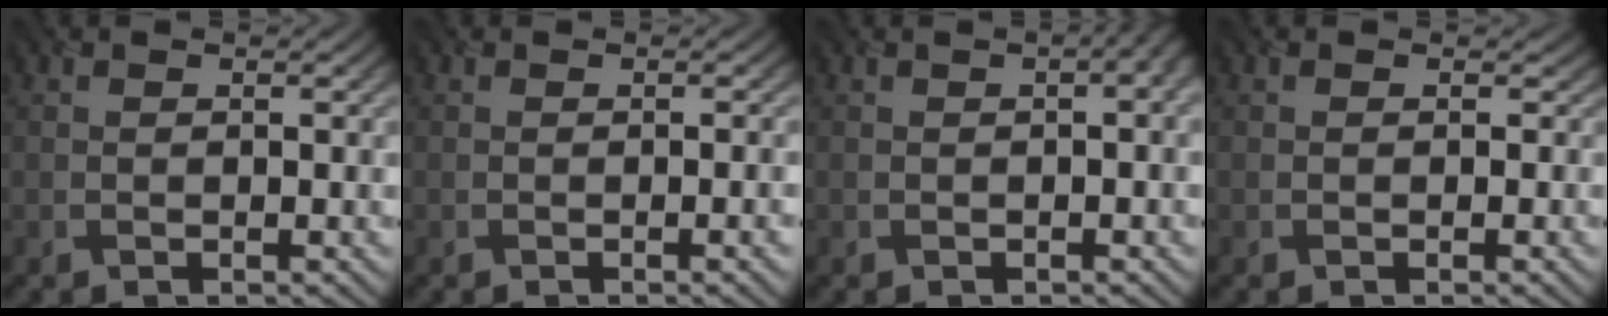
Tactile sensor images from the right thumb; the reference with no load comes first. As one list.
[{"total": 2.1, "force": [-0.4, 0.3, 2.0], "torque": [-0.025, -0.002, -0.004]}, {"total": 3.9, "force": [0.3, 2.0, 3.3], "torque": [-0.028, 0.004, 0.016]}, {"total": 0.6, "force": [-0.2, 0.6, 0.1], "torque": [0.001, -0.005, -0.003]}]